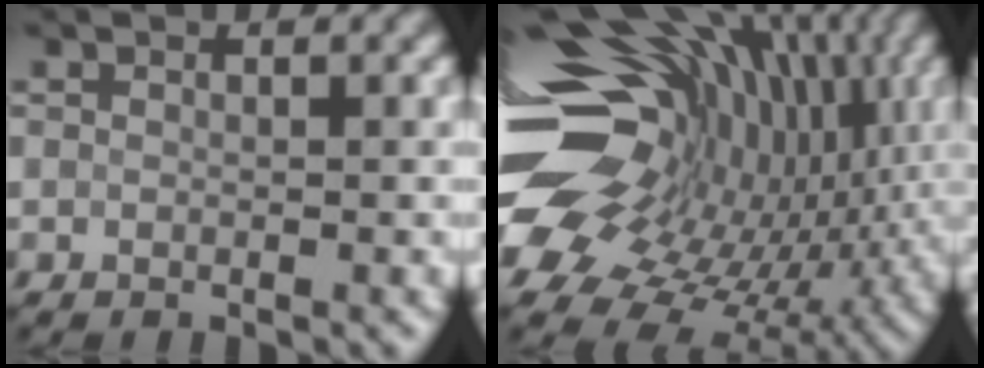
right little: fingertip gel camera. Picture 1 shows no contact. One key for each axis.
{"total": 19.7, "fx": 0.9, "fy": 13.6, "fz": 14.2, "tx": -0.255, "ty": -0.003, "tz": 0.031}